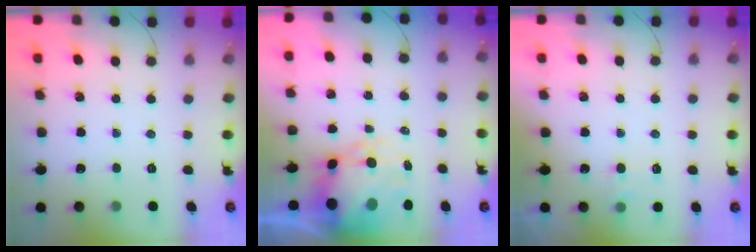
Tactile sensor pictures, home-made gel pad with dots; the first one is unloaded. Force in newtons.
{"total": 10.1, "press": 9.7, "slide": 2.9}
{"total": 4.9, "press": 4.7, "slide": 1.4}